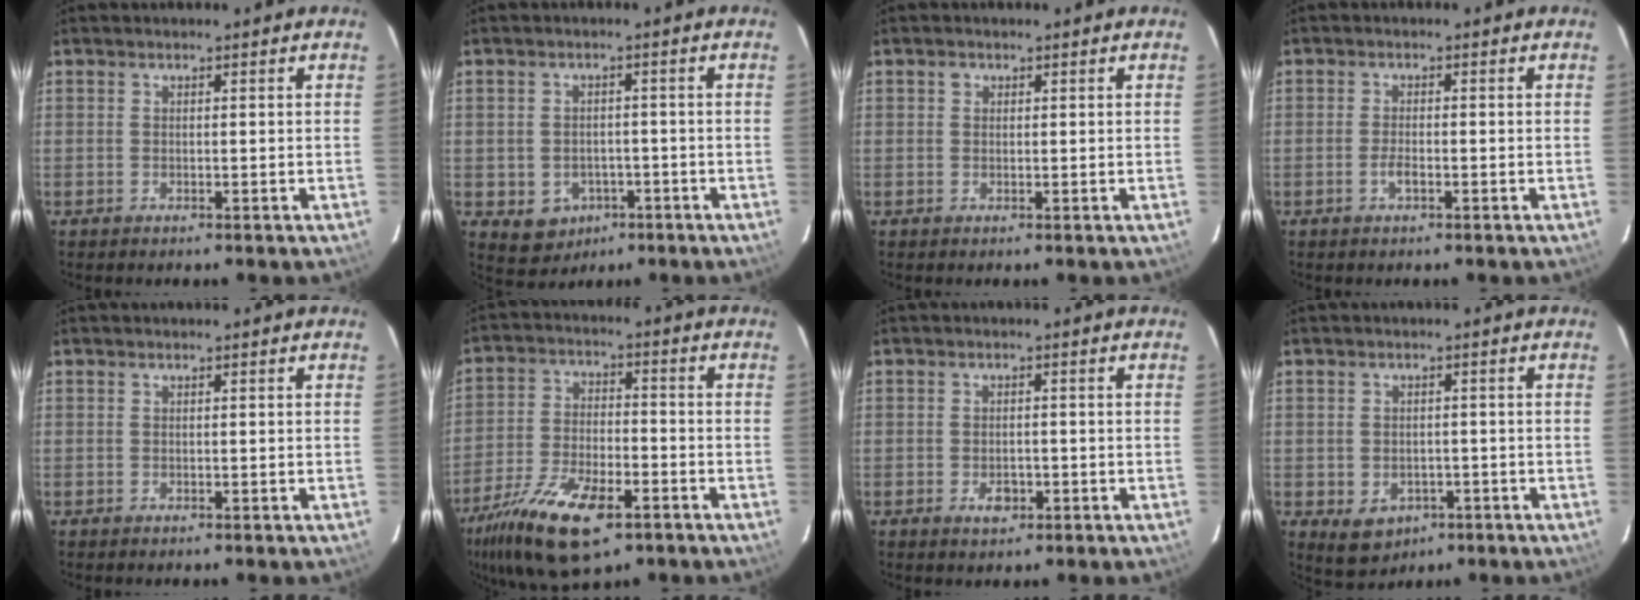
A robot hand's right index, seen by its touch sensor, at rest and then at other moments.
{"total": 6.3, "force": [-2.7, 5.3, 2.1], "torque": [-0.051, 0.010, -0.019]}
{"total": 1.0, "force": [0.4, 0.9, 0.2], "torque": [-0.004, 0.006, 0.004]}
{"total": 1.8, "force": [-0.9, 0.6, 1.5], "torque": [-0.035, -0.001, -0.019]}
{"total": 0.0}
{"total": 17.2, "force": [-10.3, 7.0, 11.8], "torque": [-0.249, -0.039, -0.185]}
{"total": 2.8, "force": [-1.3, 1.9, 1.7], "torque": [-0.031, -0.002, -0.018]}
{"total": 5.8, "force": [-2.3, 4.7, 2.7], "torque": [-0.055, 0.000, -0.015]}